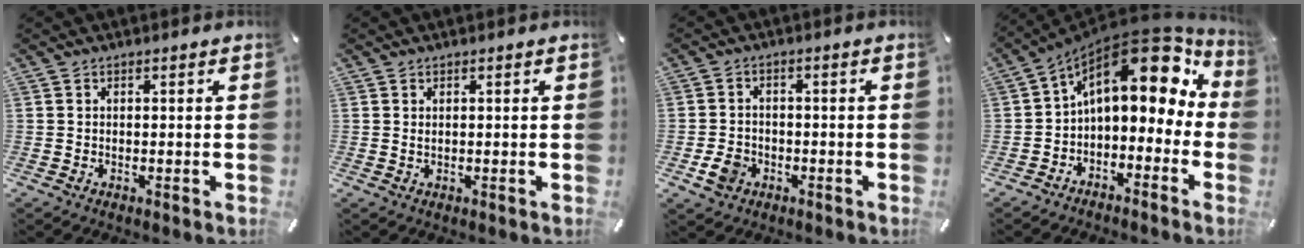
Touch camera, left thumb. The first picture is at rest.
{"total": 0.7, "force": [0.2, 0.3, 0.6], "torque": [-0.012, 0.001, 0.003]}
{"total": 5.1, "force": [-2.0, 4.1, 2.2], "torque": [-0.046, 0.006, -0.035]}
{"total": 16.8, "force": [5.5, 9.7, 12.6], "torque": [-0.183, -0.038, 0.089]}